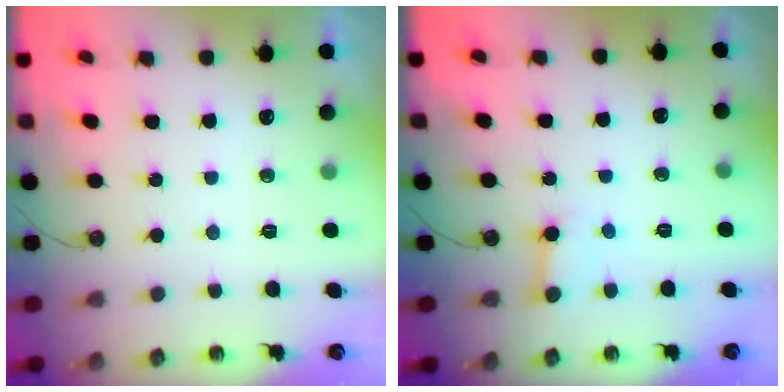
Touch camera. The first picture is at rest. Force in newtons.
{"total": 3.4, "press": 3.4, "slide": 0.5}